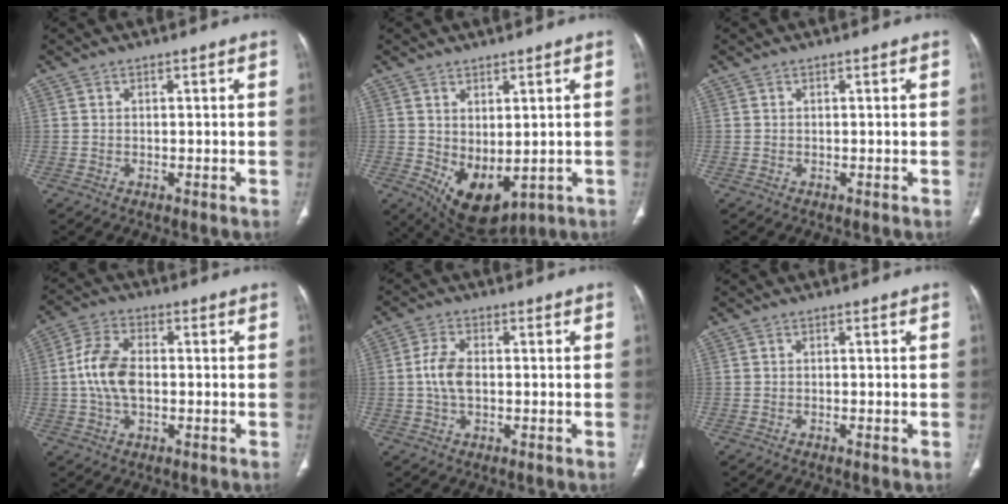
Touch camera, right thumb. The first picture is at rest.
{"total": 9.3, "force": [-1.0, 5.3, 7.6], "torque": [-0.110, -0.010, 0.016]}
{"total": 0.0}
{"total": 9.1, "force": [-0.3, 5.4, 7.4], "torque": [-0.148, 0.015, -0.009]}
{"total": 5.4, "force": [-0.2, 3.1, 4.4], "torque": [-0.092, 0.008, -0.007]}
{"total": 0.8, "force": [-0.4, 0.0, 0.7], "torque": [-0.016, -0.002, -0.009]}